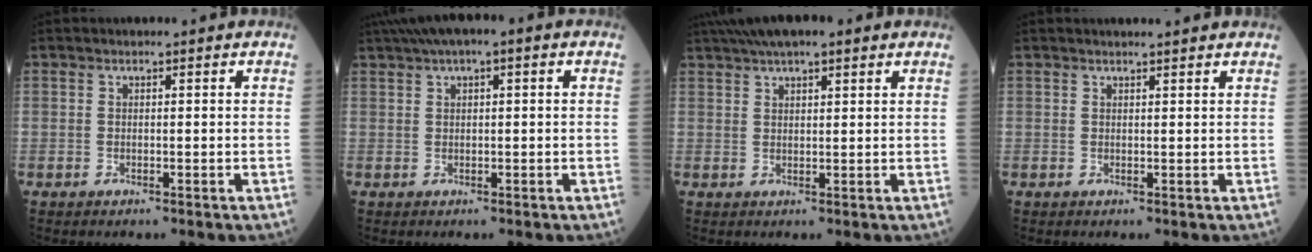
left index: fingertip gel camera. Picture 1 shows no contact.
{"total": 5.7, "force": [3.0, 1.3, 4.7], "torque": [-0.085, 0.035, 0.046]}
{"total": 8.8, "force": [6.5, 1.8, 5.6], "torque": [-0.093, 0.043, 0.100]}
{"total": 3.1, "force": [2.9, -0.1, 1.0], "torque": [-0.014, 0.010, 0.033]}